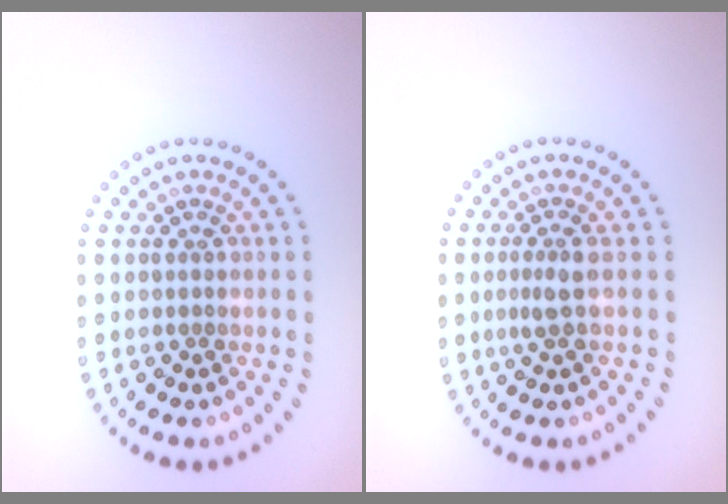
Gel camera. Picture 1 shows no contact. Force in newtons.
{"total": 1.7, "press": 1.4, "slide": 1.1}